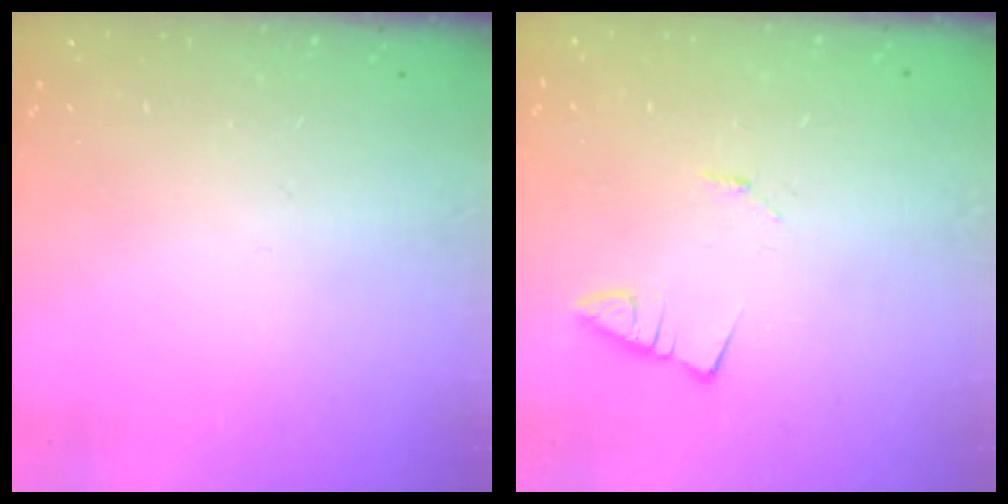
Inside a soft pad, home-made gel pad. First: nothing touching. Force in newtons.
{"total": 1.0, "press": 1.0, "slide": 0.1}